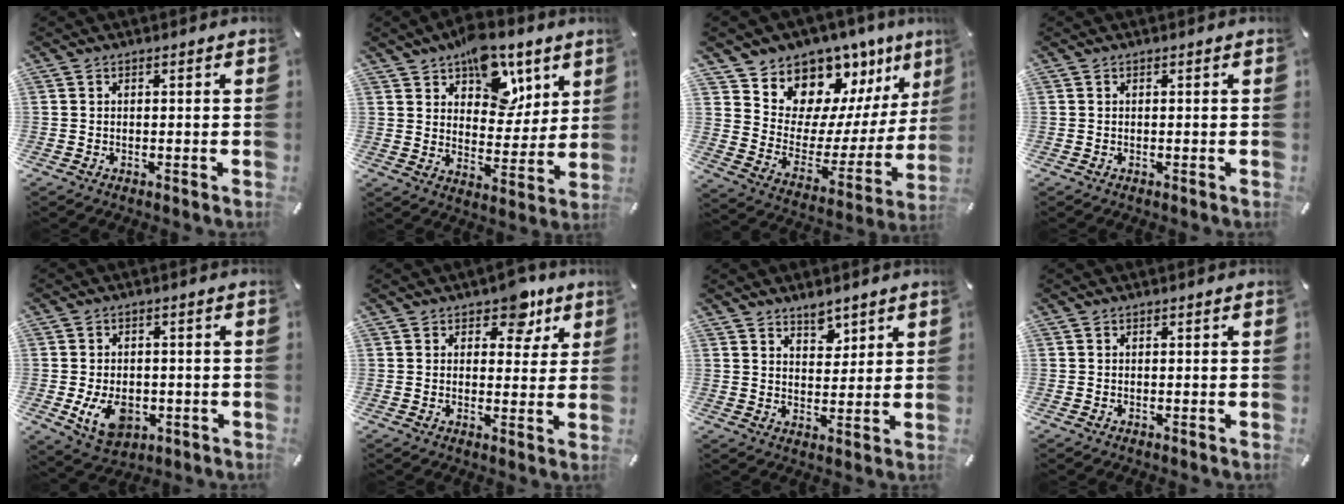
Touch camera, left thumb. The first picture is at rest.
{"total": 13.3, "force": [8.0, 8.8, 6.0], "torque": [-0.074, -0.052, 0.142]}
{"total": 12.0, "force": [10.3, 6.2, 0.1], "torque": [-0.009, -0.126, 0.182]}
{"total": 0.0}
{"total": 8.3, "force": [-1.8, 6.0, 5.4], "torque": [-0.105, 0.002, -0.030]}
{"total": 7.5, "force": [4.8, 4.7, 3.4], "torque": [-0.021, -0.025, 0.074]}
{"total": 5.0, "force": [4.0, 2.9, 1.1], "torque": [0.009, -0.027, 0.067]}
{"total": 0.0}